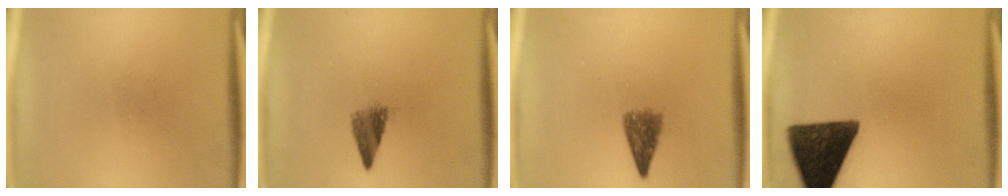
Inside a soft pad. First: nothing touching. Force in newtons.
{"total": 3.5}
{"total": 4.0}
{"total": 14.2}